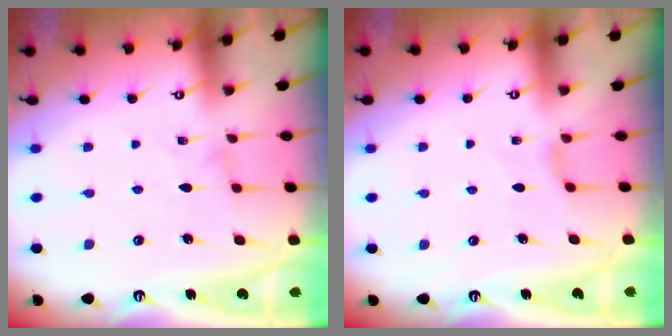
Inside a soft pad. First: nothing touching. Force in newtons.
{"total": 2.7, "press": 2.7, "slide": 0.6}